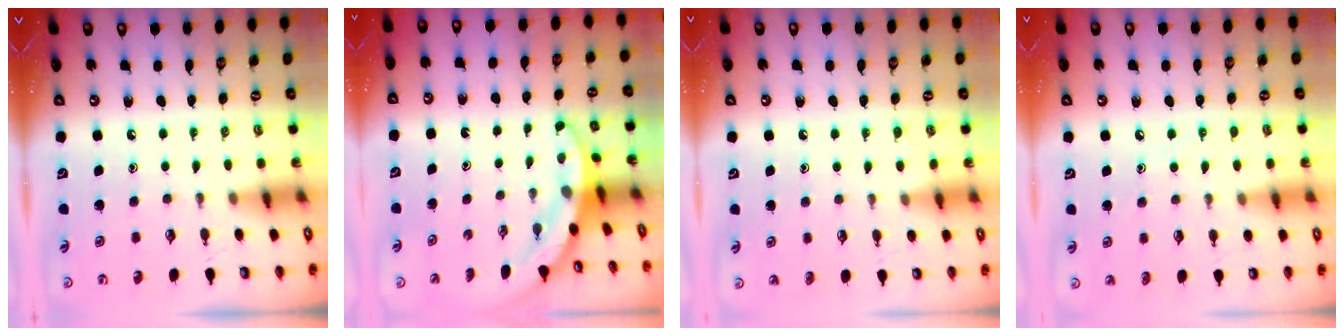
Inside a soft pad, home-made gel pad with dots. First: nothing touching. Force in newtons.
{"total": 3.4, "press": 3.4, "slide": 0.1}
{"total": 4.8, "press": 4.8, "slide": 0.5}
{"total": 6.4, "press": 6.4, "slide": 0.5}